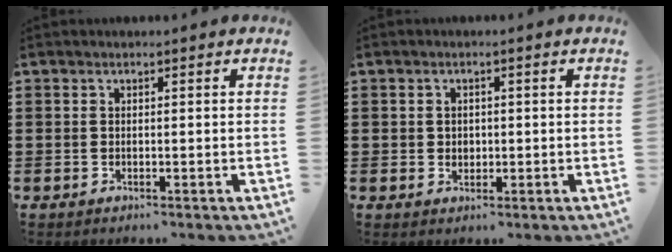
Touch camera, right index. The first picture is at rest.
{"total": 1.5, "force": [0.1, 1.4, 0.5], "torque": [-0.013, 0.009, -0.001]}